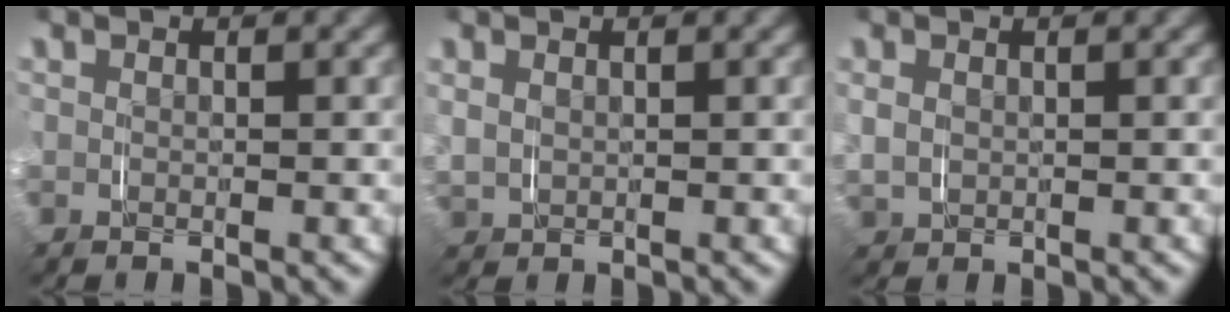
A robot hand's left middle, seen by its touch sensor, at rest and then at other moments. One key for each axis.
{"total": 2.0, "fx": 0.8, "fy": 1.7, "fz": 0.9, "tx": -0.035, "ty": -0.006, "tz": 0.021}
{"total": 2.5, "fx": 0.5, "fy": 2.2, "fz": 1.2, "tx": -0.043, "ty": -0.005, "tz": 0.015}